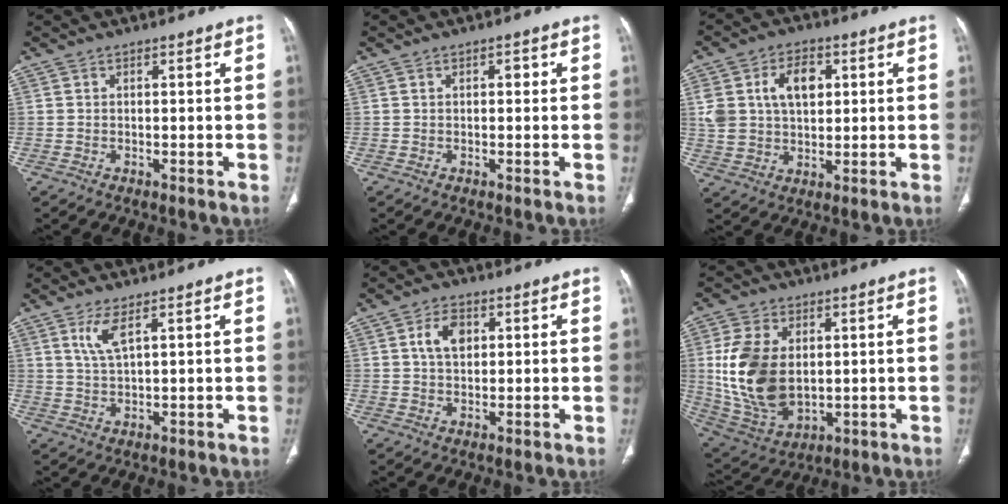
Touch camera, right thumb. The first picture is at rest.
{"total": 1.0, "force": [0.2, 0.7, 0.8], "torque": [-0.005, 0.003, 0.001]}
{"total": 11.6, "force": [3.1, 7.8, 8.0], "torque": [-0.123, 0.005, 0.063]}
{"total": 4.2, "force": [2.1, 0.9, 3.5], "torque": [-0.080, -0.013, 0.052]}
{"total": 5.5, "force": [1.6, 3.6, 3.8], "torque": [-0.059, 0.002, 0.028]}
{"total": 17.0, "force": [1.5, 10.9, 13.0], "torque": [-0.243, -0.012, 0.048]}